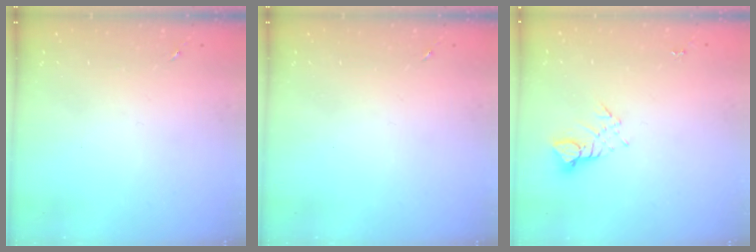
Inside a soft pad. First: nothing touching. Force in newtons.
{"total": 0.0}
{"total": 3.5, "press": 3.5, "slide": 0.3}